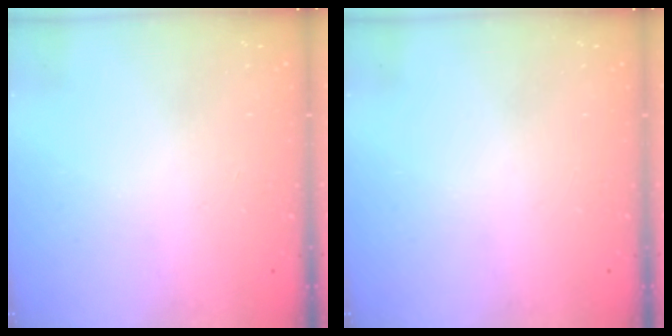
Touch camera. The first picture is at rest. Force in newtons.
{"total": 0.0}